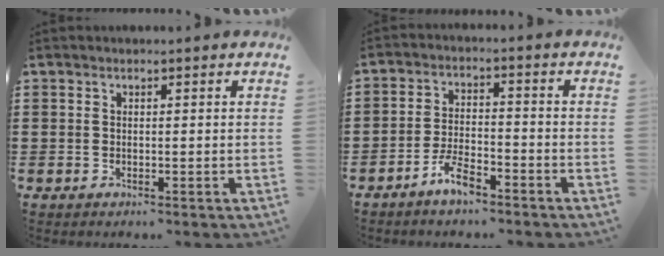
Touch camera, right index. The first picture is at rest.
{"total": 4.9, "force": [-3.8, 1.5, 2.8], "torque": [-0.068, 0.005, -0.076]}